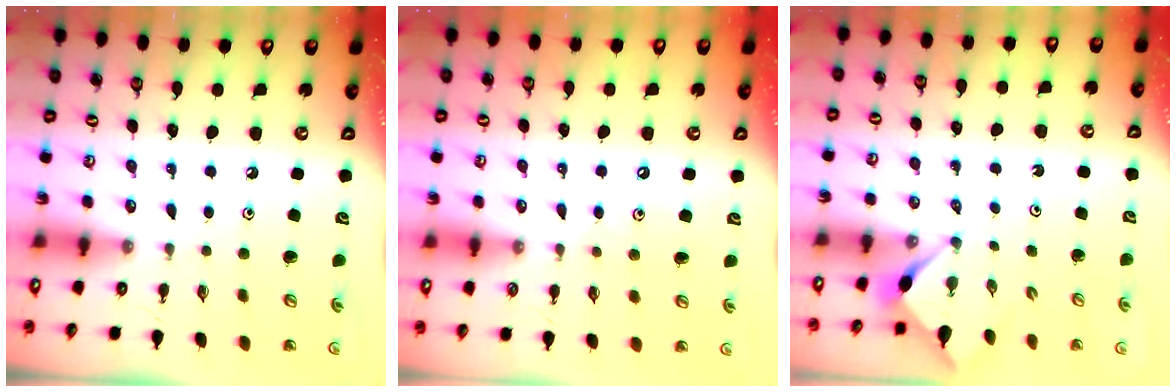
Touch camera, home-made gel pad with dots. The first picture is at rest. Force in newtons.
{"total": 3.0, "press": 3.0, "slide": 0.4}
{"total": 2.8, "press": 2.8, "slide": 0.3}